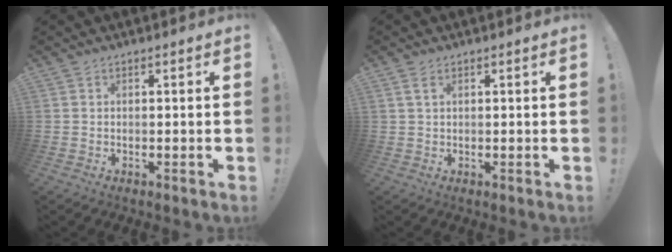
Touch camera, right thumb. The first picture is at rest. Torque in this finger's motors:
{"motor_torque": [-0.19, -0.12, 0.02, -0.05, 0.03]}